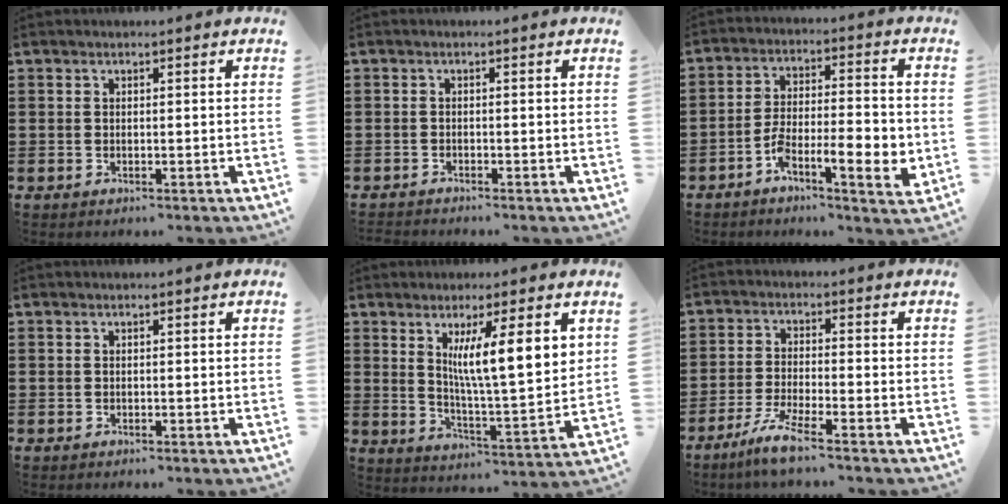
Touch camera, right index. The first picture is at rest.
{"total": 0.9, "force": [-0.9, 0.1, -0.1], "torque": [-0.001, 0.003, -0.020]}
{"total": 9.4, "force": [-3.8, 3.1, 8.1], "torque": [-0.136, 0.004, -0.069]}
{"total": 0.0}
{"total": 9.4, "force": [4.1, 1.2, 8.3], "torque": [-0.153, -0.015, 0.063]}
{"total": 4.9, "force": [-3.9, -0.1, 3.0], "torque": [-0.078, -0.017, -0.078]}